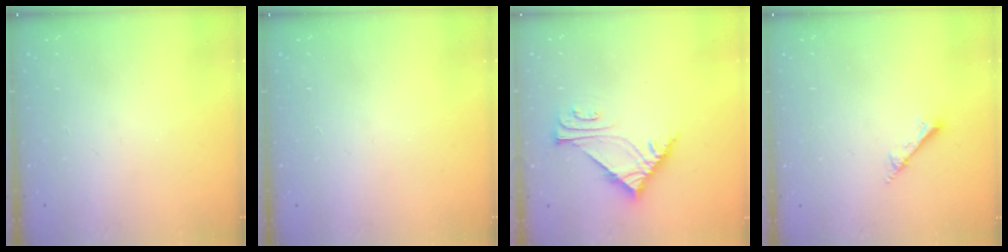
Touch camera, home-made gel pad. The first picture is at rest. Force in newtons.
{"total": 0.0}
{"total": 6.2, "press": 6.2, "slide": 0.8}
{"total": 1.8, "press": 1.8, "slide": 0.0}